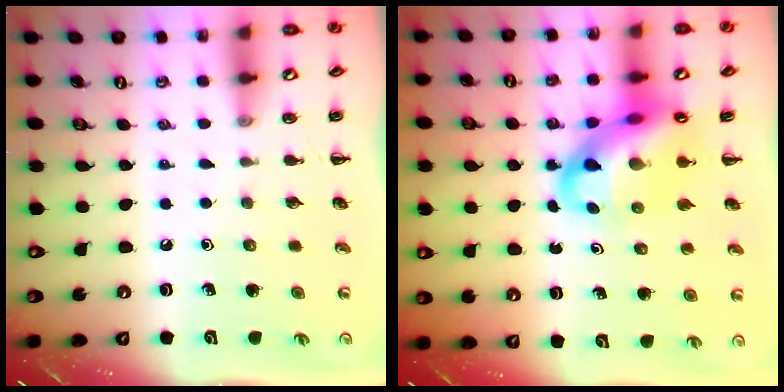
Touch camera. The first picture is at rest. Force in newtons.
{"total": 15.6, "press": 15.0, "slide": 4.0}